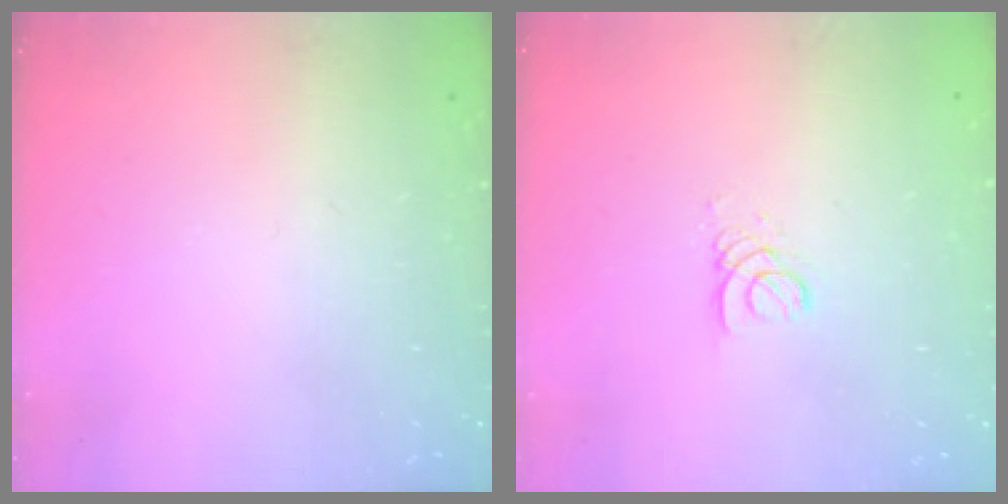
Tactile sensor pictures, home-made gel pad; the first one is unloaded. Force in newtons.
{"total": 2.6, "press": 2.6, "slide": 0.2}